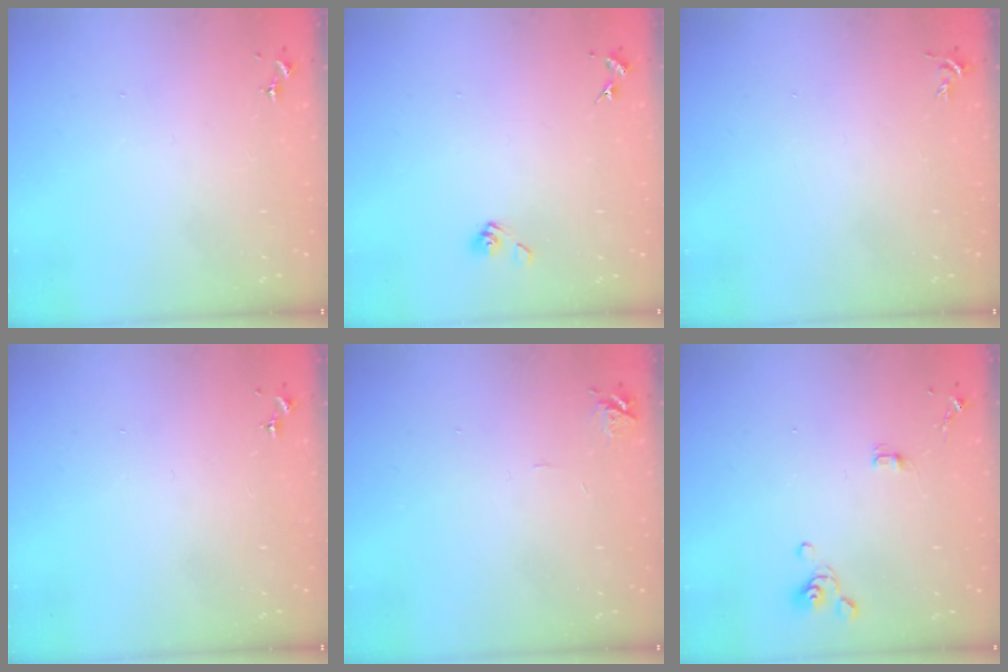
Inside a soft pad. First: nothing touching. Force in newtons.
{"total": 5.4, "press": 5.0, "slide": 2.2}
{"total": 3.7, "press": 3.7, "slide": 0.5}
{"total": 0.0}
{"total": 5.8, "press": 5.8, "slide": 0.7}
{"total": 4.7, "press": 4.2, "slide": 2.2}